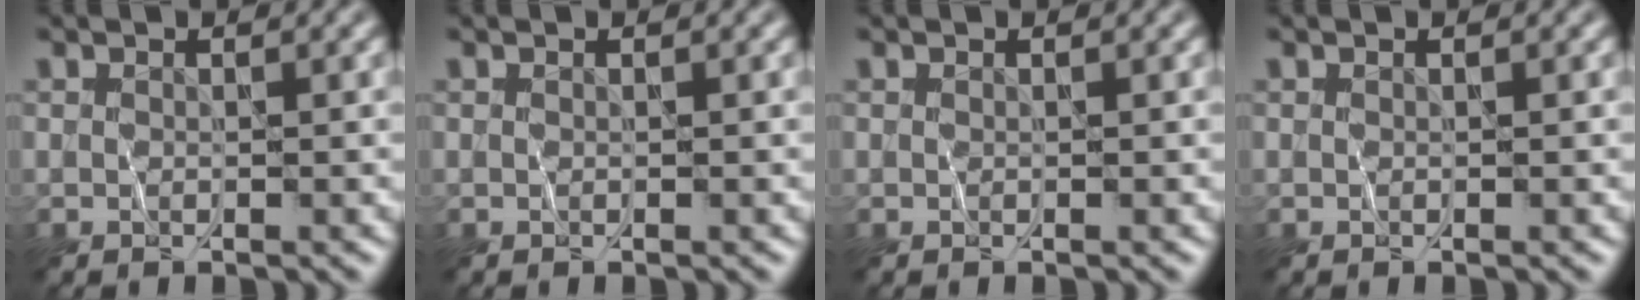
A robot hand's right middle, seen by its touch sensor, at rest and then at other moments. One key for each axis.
{"total": 0.0}
{"total": 0.0}
{"total": 0.0}